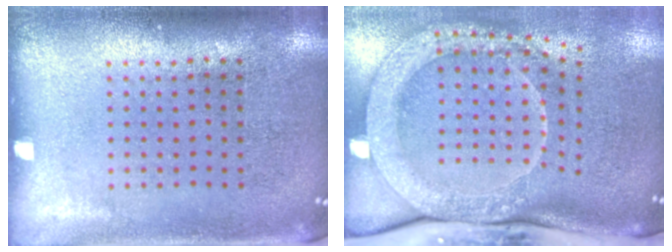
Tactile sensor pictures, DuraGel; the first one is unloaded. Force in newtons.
{"total": 2.7, "press": 2.2, "slide": 1.6}